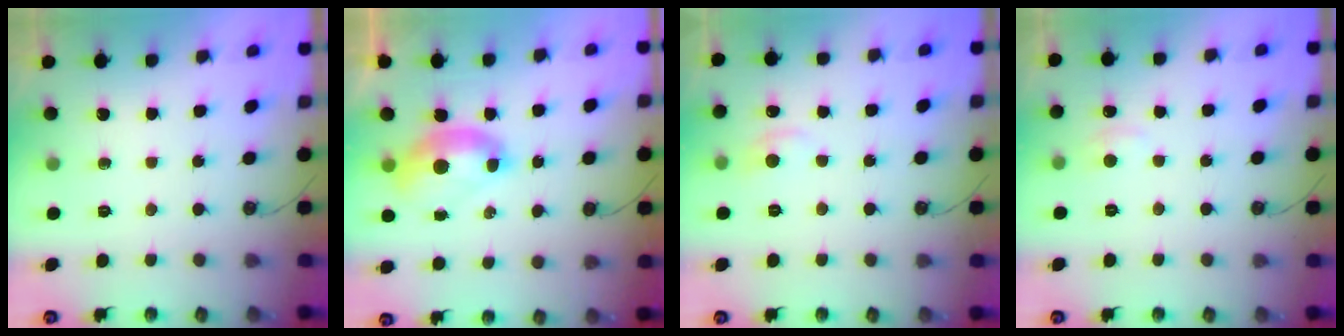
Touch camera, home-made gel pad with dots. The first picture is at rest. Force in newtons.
{"total": 2.7, "press": 2.6, "slide": 0.6}
{"total": 1.2, "press": 0.9, "slide": 0.8}
{"total": 3.4, "press": 3.3, "slide": 0.4}